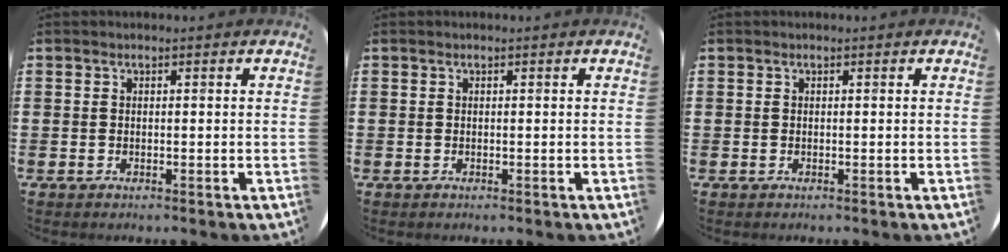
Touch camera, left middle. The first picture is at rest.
{"total": 0.0}
{"total": 0.0}